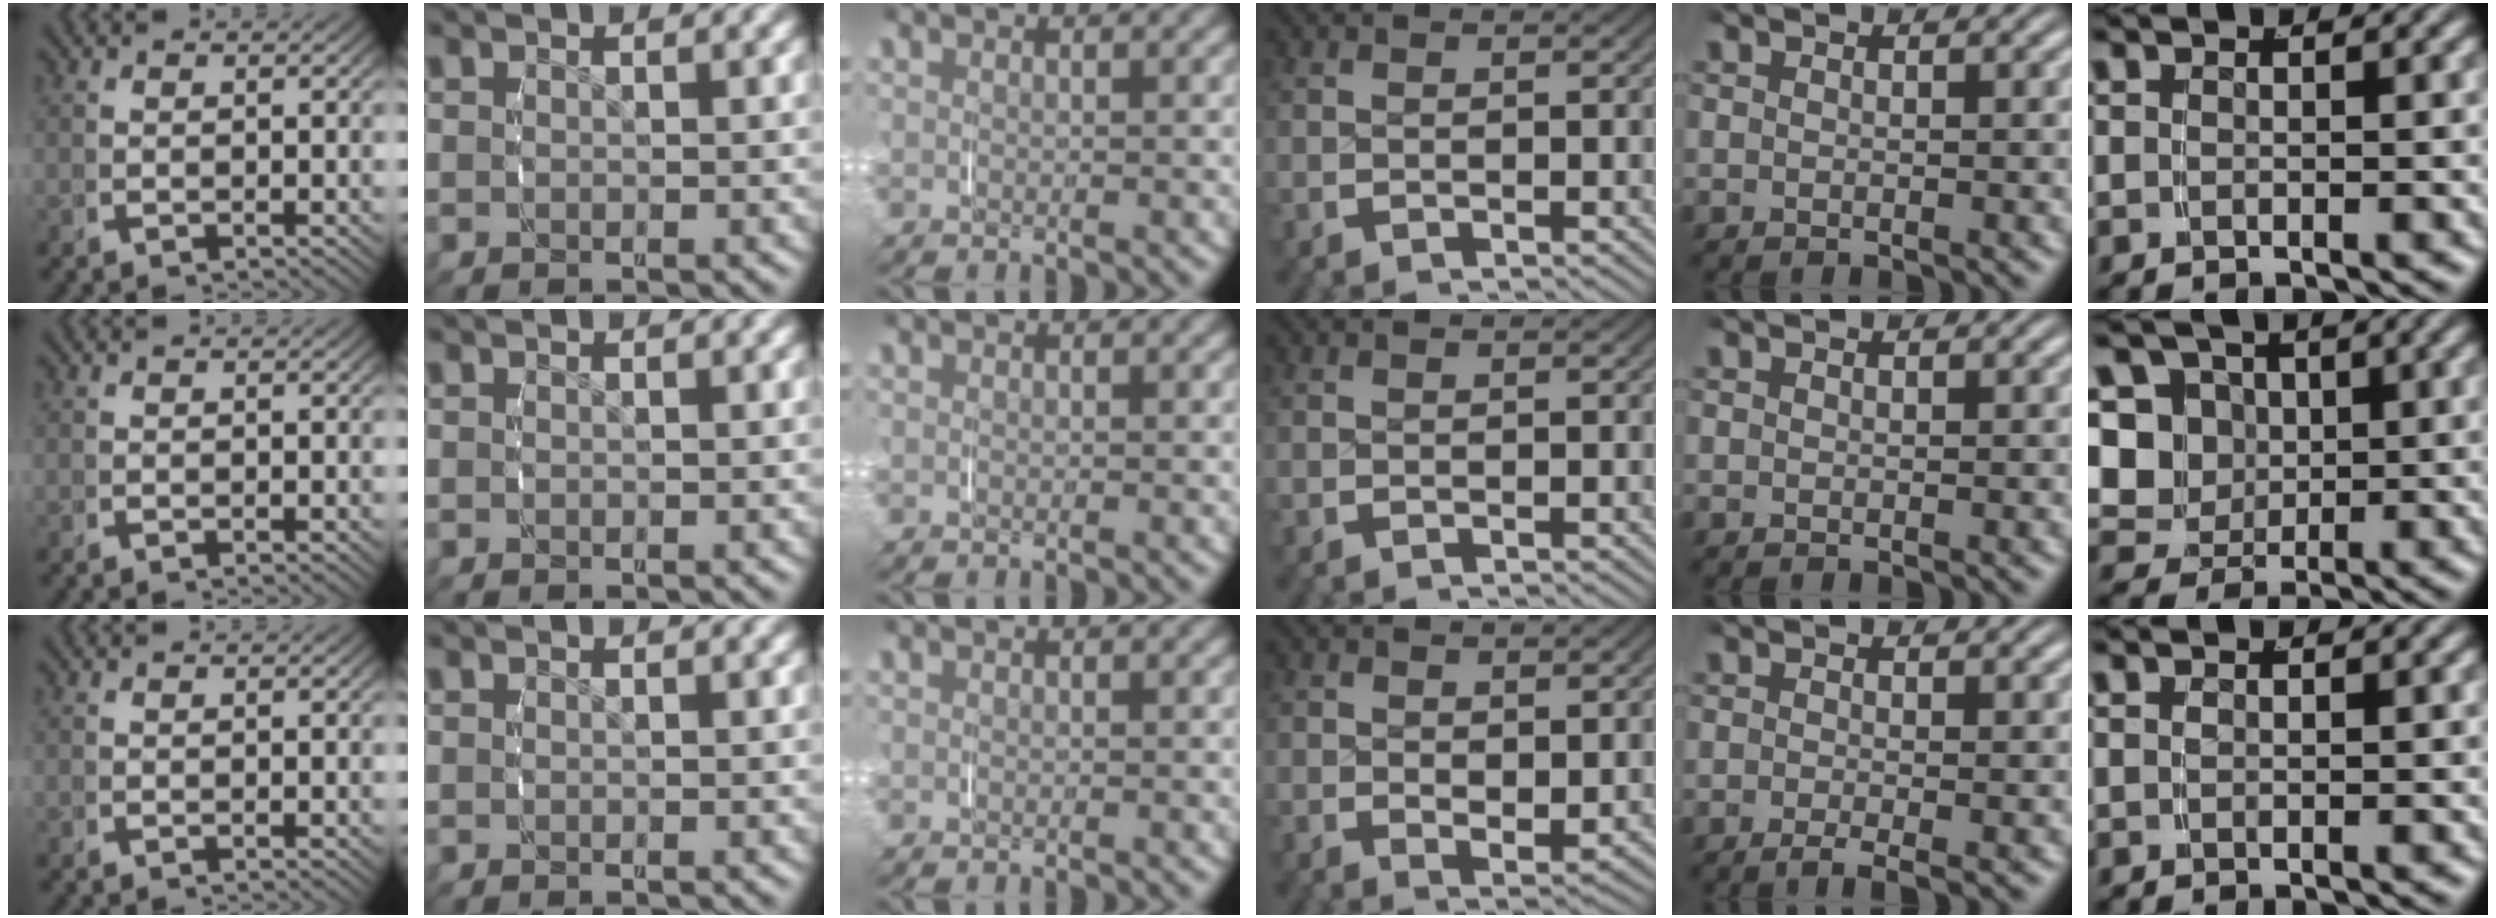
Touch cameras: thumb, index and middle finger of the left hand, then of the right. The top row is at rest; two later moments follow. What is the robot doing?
{"motion": "grasp_and_lifting", "object": "toothpaste"}